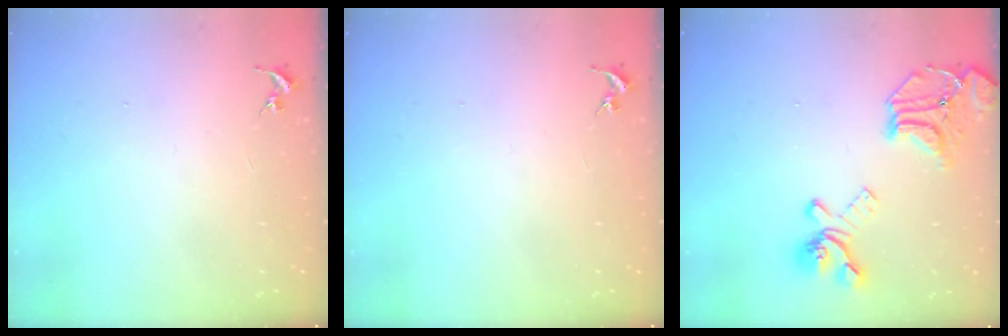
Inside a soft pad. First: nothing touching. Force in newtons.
{"total": 0.0}
{"total": 19.2, "press": 19.1, "slide": 1.9}